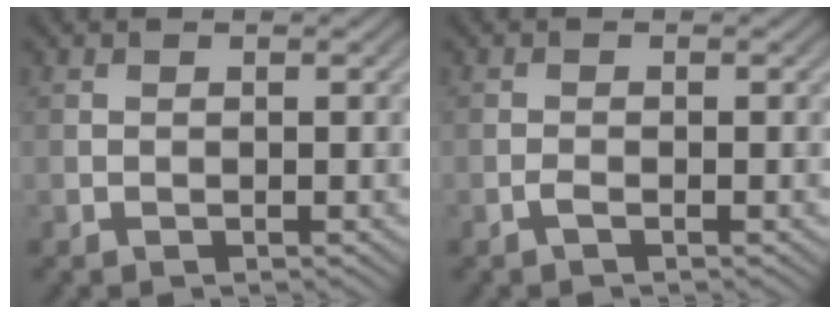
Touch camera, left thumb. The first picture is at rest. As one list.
[{"total": 0.8, "force": [-0.5, 0.1, 0.6], "torque": [-0.013, 0.002, -0.012]}]